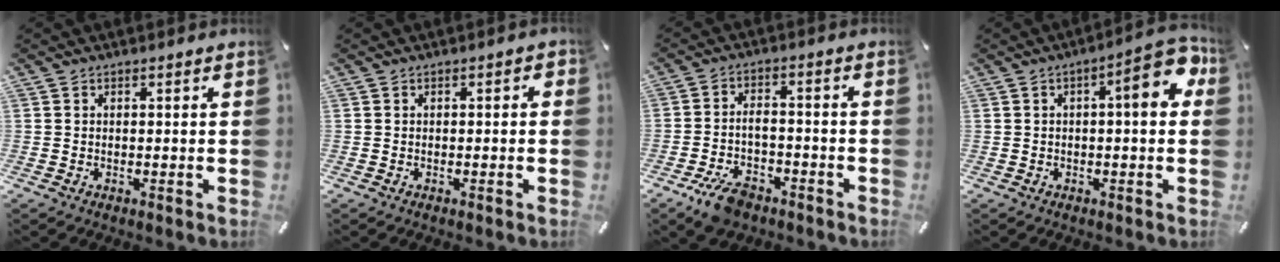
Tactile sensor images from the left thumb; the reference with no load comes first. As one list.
[{"total": 1.0, "force": [-0.5, 0.6, 0.6], "torque": [-0.009, 0.003, -0.011]}, {"total": 7.3, "force": [-4.3, 4.1, 4.4], "torque": [-0.084, 0.021, -0.075]}, {"total": 10.7, "force": [2.8, 3.1, 9.8], "torque": [-0.116, -0.022, 0.036]}]